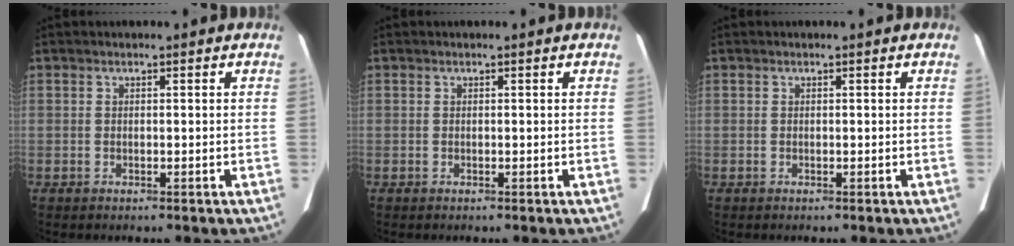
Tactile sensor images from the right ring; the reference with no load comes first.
{"total": 0.0}
{"total": 0.0}